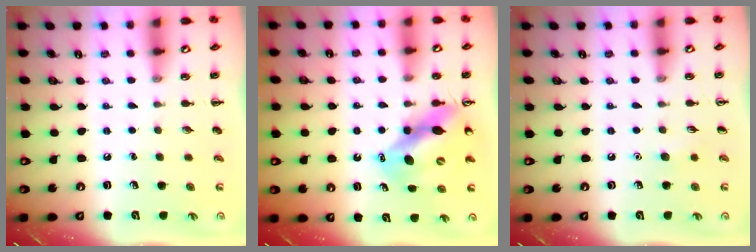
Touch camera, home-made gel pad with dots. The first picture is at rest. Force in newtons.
{"total": 12.2, "press": 11.6, "slide": 3.9}
{"total": 4.0, "press": 3.8, "slide": 1.2}